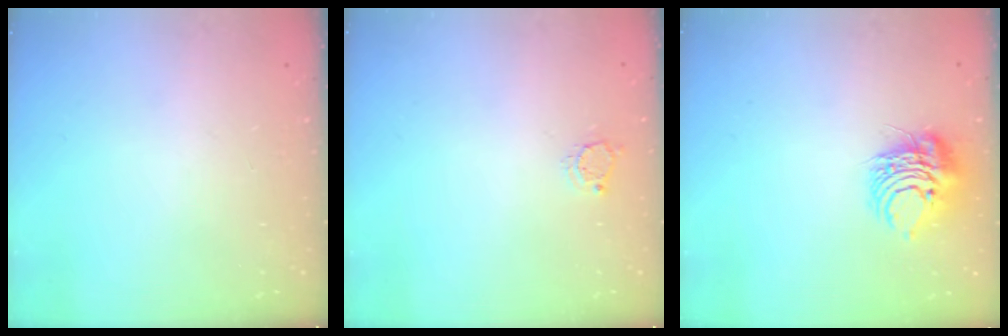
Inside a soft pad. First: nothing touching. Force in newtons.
{"total": 4.2, "press": 4.2, "slide": 0.0}
{"total": 8.8, "press": 8.8, "slide": 0.9}